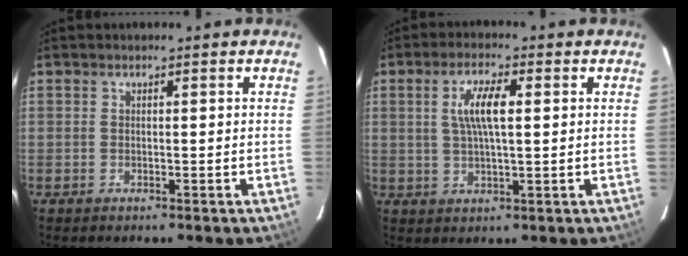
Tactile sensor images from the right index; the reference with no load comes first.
{"total": 6.5, "force": [1.5, 1.8, 6.1], "torque": [-0.117, 0.007, 0.028]}